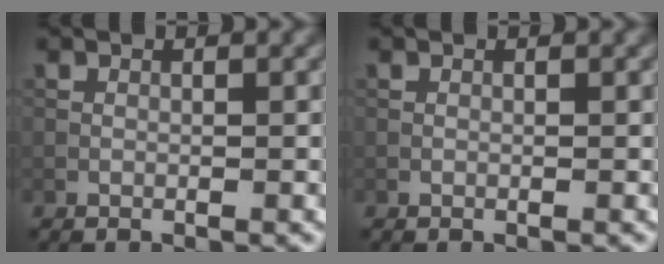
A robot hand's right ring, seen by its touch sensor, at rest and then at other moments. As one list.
[{"total": 0.0}]